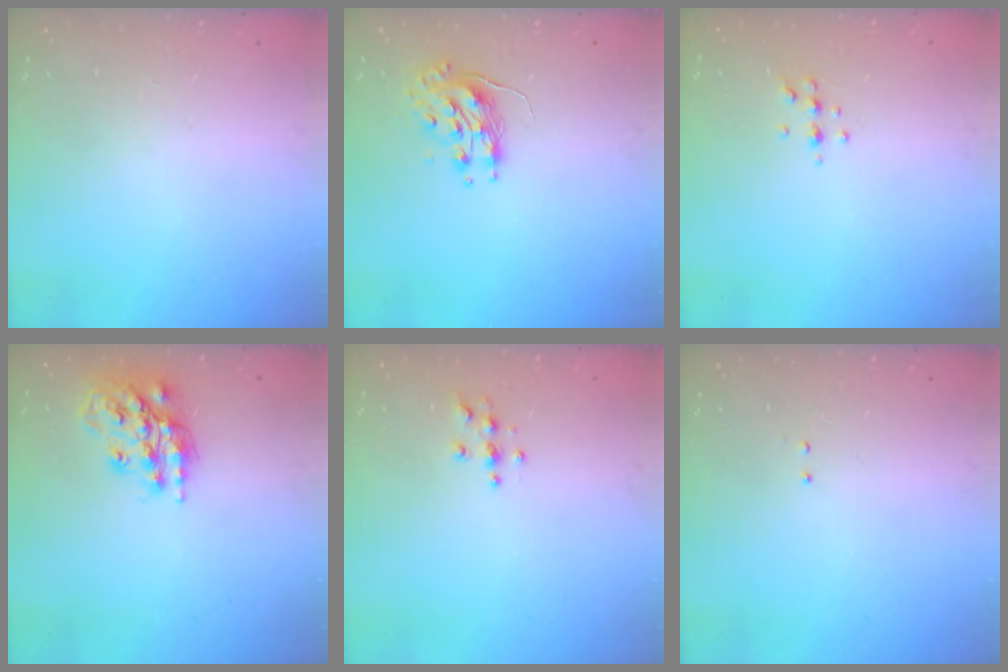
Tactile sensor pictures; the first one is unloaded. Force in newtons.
{"total": 8.6, "press": 8.6, "slide": 0.3}
{"total": 5.2, "press": 5.0, "slide": 1.1}
{"total": 17.5, "press": 17.4, "slide": 1.4}
{"total": 3.8, "press": 3.8, "slide": 0.4}
{"total": 2.1, "press": 2.0, "slide": 0.6}